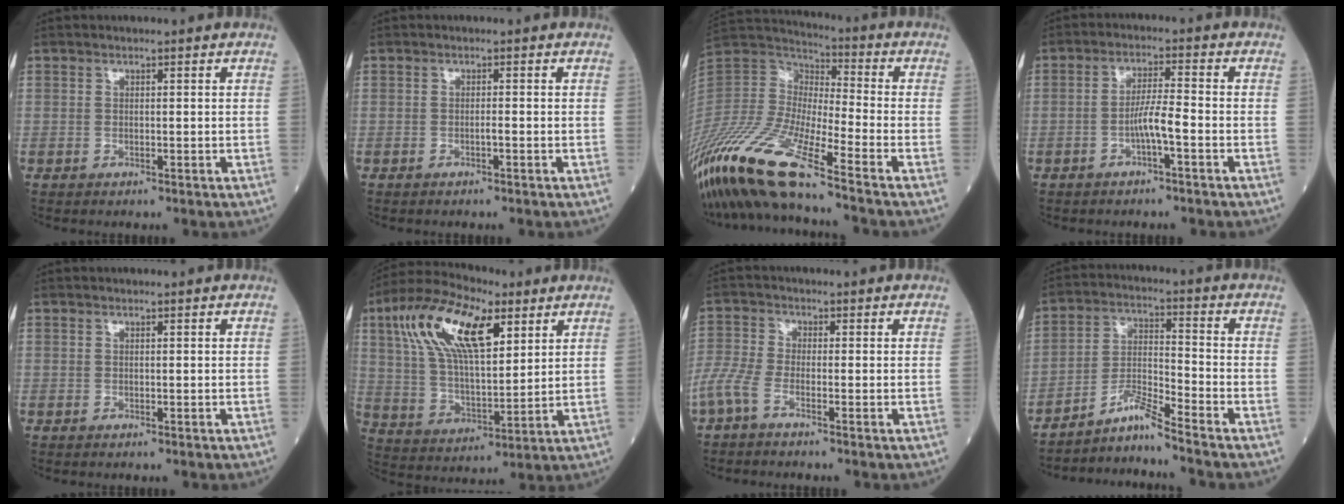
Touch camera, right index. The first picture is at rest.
{"total": 0.6, "force": [-0.3, 0.0, 0.5], "torque": [-0.008, 0.001, -0.006]}
{"total": 18.3, "force": [-13.5, 1.0, 12.2], "torque": [-0.277, -0.028, -0.264]}
{"total": 4.2, "force": [-1.7, 0.0, 3.8], "torque": [-0.073, 0.006, -0.032]}
{"total": 0.0}
{"total": 16.8, "force": [7.5, 6.1, 13.8], "torque": [-0.274, 0.026, 0.137]}
{"total": 4.2, "force": [-2.8, 0.8, 3.0], "torque": [-0.086, -0.001, -0.065]}
{"total": 6.0, "force": [-5.4, -1.2, 2.2], "torque": [-0.050, -0.012, -0.100]}